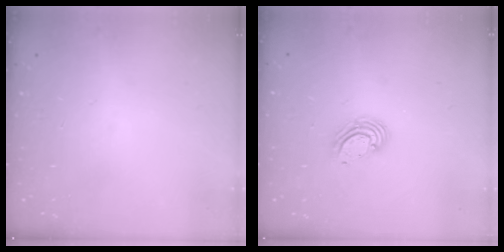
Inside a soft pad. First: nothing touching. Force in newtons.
{"total": 4.0, "press": 3.9, "slide": 0.2}